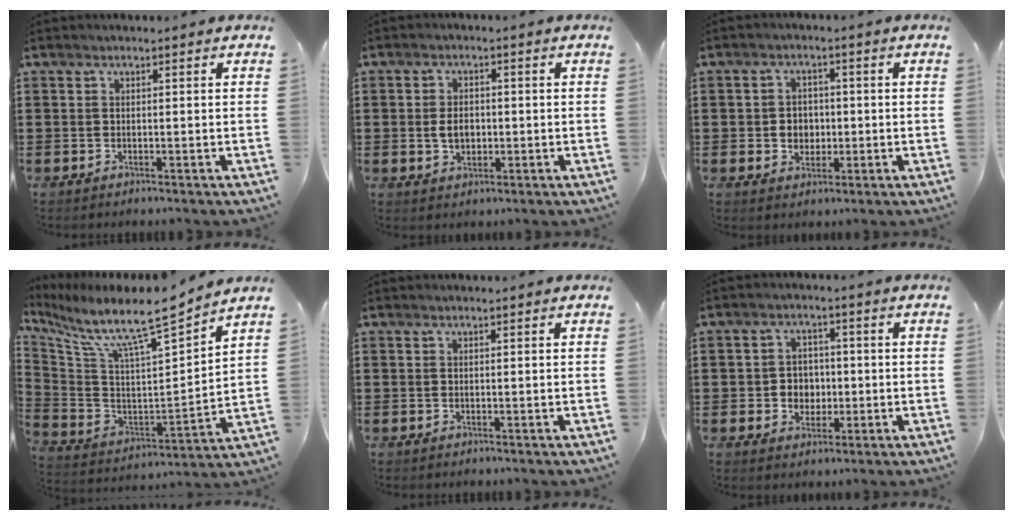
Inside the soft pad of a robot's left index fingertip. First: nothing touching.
{"total": 3.5, "force": [-0.2, 2.3, 2.7], "torque": [-0.046, 0.002, -0.007]}
{"total": 3.5, "force": [-0.4, 3.1, 1.6], "torque": [-0.033, 0.004, -0.014]}
{"total": 10.0, "force": [8.4, 0.5, 5.4], "torque": [-0.142, -0.068, 0.134]}
{"total": 0.0}
{"total": 4.1, "force": [-0.5, 3.8, 1.5], "torque": [-0.035, 0.005, -0.014]}